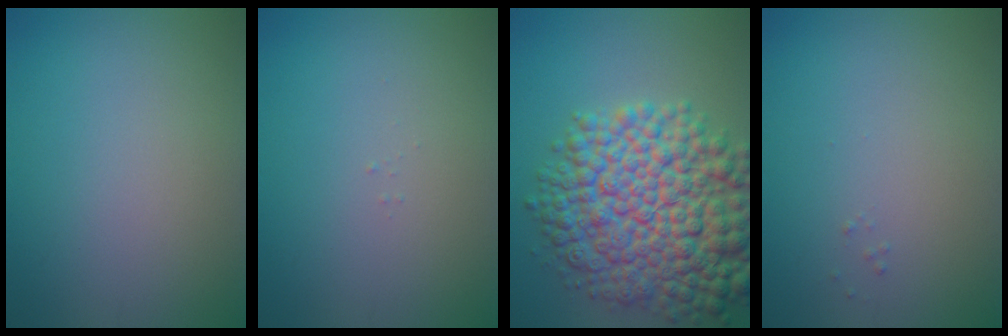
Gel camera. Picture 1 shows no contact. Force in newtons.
{"total": 0.0}
{"total": 12.2, "press": 12.2, "slide": 0.3}
{"total": 0.0}